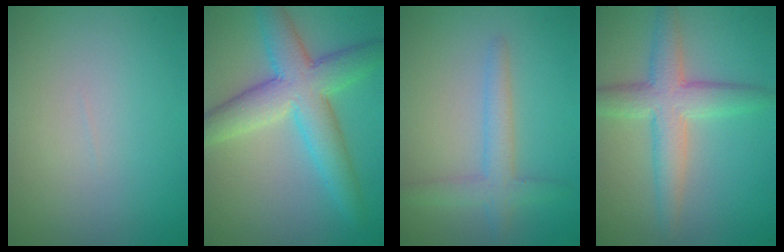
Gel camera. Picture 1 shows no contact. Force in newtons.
{"total": 7.5, "press": 7.5, "slide": 0.3}
{"total": 2.8, "press": 2.8, "slide": 0.2}
{"total": 5.0, "press": 5.0, "slide": 0.3}